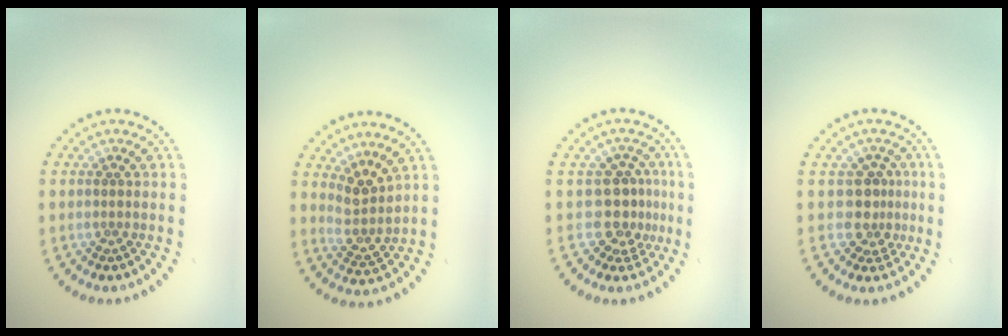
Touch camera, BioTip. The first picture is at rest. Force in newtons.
{"total": 2.7, "press": 2.0, "slide": 1.8}
{"total": 3.1, "press": 2.4, "slide": 2.0}
{"total": 2.7, "press": 2.0, "slide": 1.8}